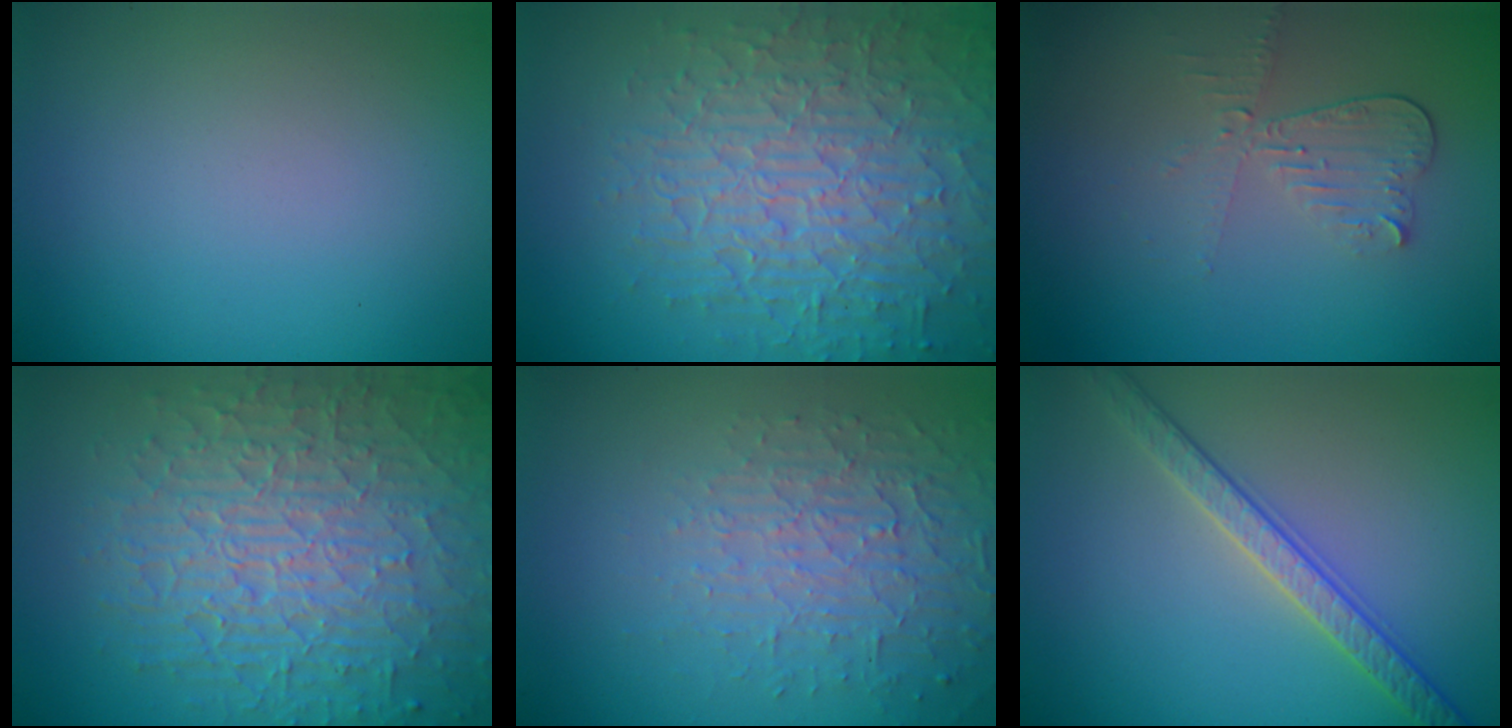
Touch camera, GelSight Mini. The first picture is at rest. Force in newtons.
{"total": 8.6, "press": 6.1, "slide": 6.1}
{"total": 2.5, "press": 2.3, "slide": 0.9}
{"total": 10.0, "press": 6.5, "slide": 7.6}
{"total": 3.8, "press": 3.1, "slide": 2.1}
{"total": 3.3, "press": 3.2, "slide": 0.7}